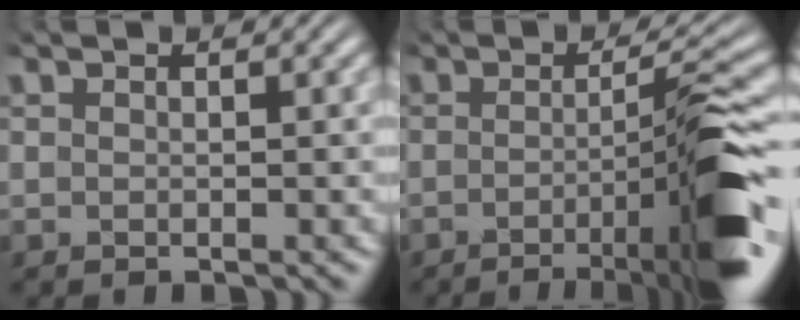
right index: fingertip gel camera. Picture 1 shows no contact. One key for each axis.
{"total": 10.5, "fx": -3.7, "fy": 1.4, "fz": 9.8, "tx": -0.135, "ty": -0.004, "tz": -0.052}